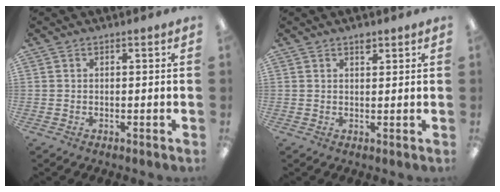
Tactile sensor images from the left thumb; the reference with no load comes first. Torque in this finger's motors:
{"motor_torque": [0.22, 0.12, 0.14, -0.14, 0.00]}